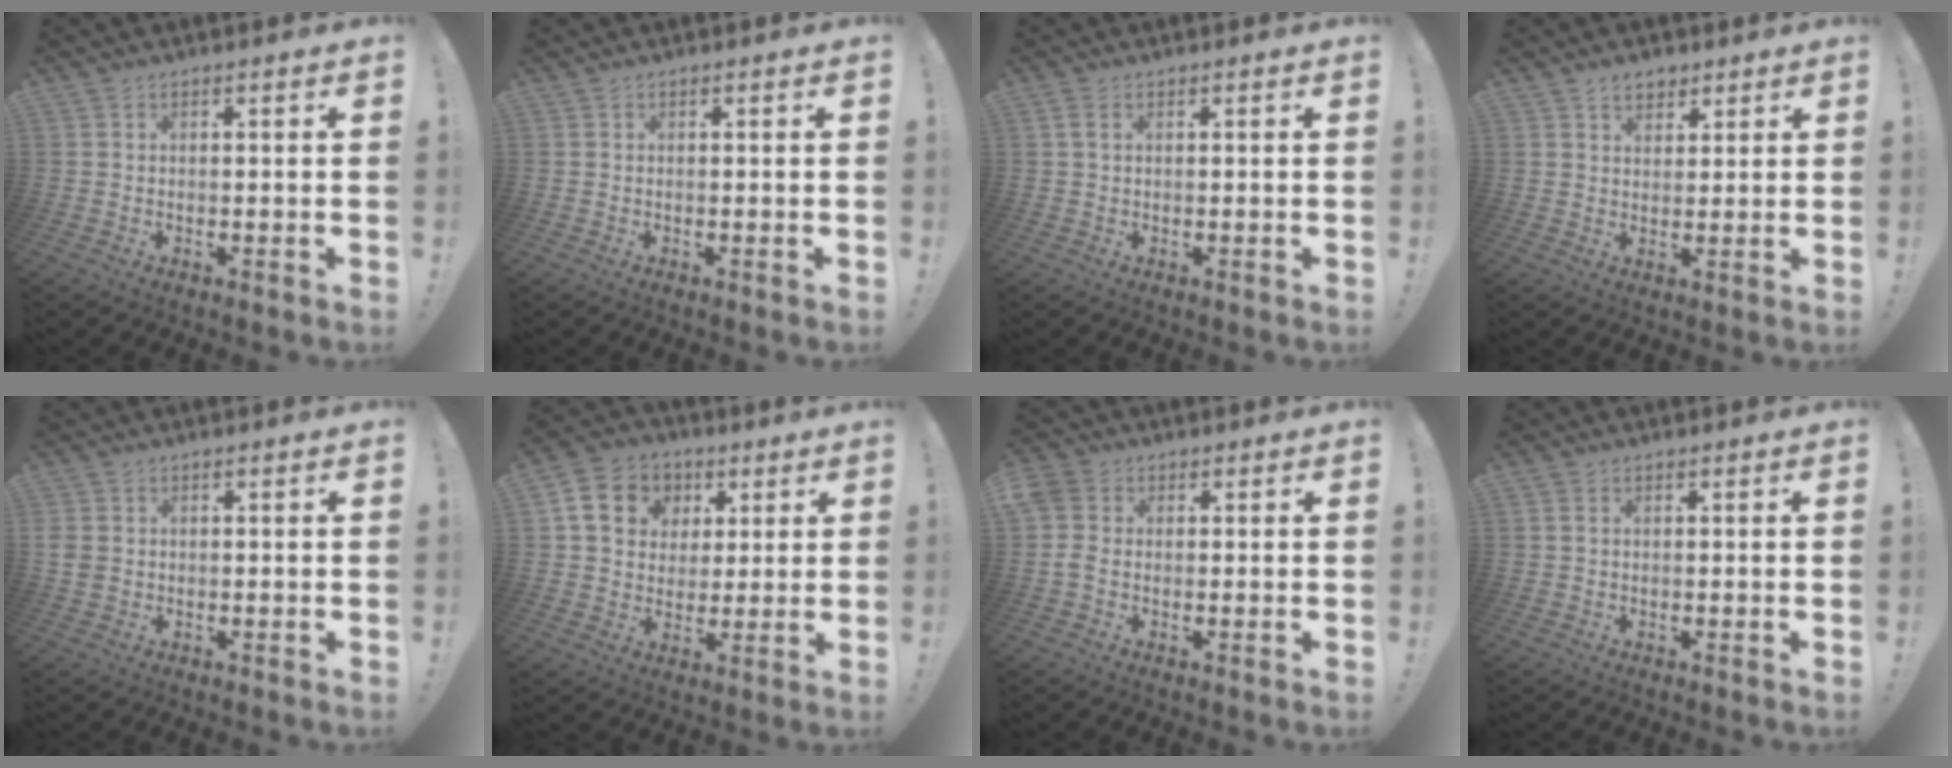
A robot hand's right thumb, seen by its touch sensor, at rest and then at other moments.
{"total": 0.0}
{"total": 2.0, "force": [0.8, 1.1, 1.4], "torque": [-0.021, 0.001, 0.013]}
{"total": 4.5, "force": [3.1, 3.0, 1.3], "torque": [-0.016, -0.013, 0.055]}
{"total": 2.7, "force": [0.2, 2.3, 1.4], "torque": [-0.026, 0.000, 0.004]}
{"total": 13.1, "force": [4.2, 11.0, 5.7], "torque": [-0.075, -0.007, 0.086]}
{"total": 4.6, "force": [-0.5, 3.5, 3.0], "torque": [-0.066, 0.000, -0.010]}
{"total": 0.8, "force": [0.4, 0.5, 0.6], "torque": [-0.020, 0.004, 0.008]}